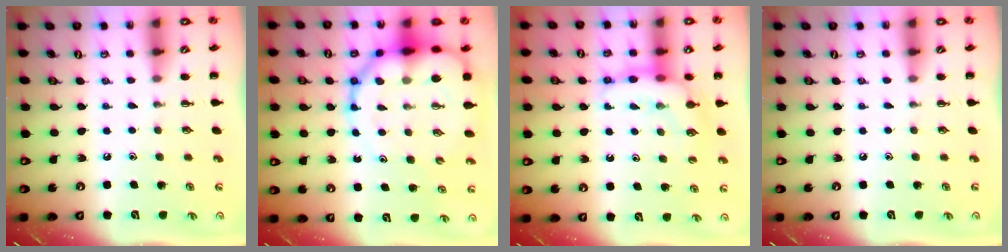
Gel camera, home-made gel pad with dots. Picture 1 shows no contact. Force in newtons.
{"total": 16.9, "press": 16.4, "slide": 4.1}
{"total": 10.9, "press": 10.8, "slide": 1.5}
{"total": 0.0}